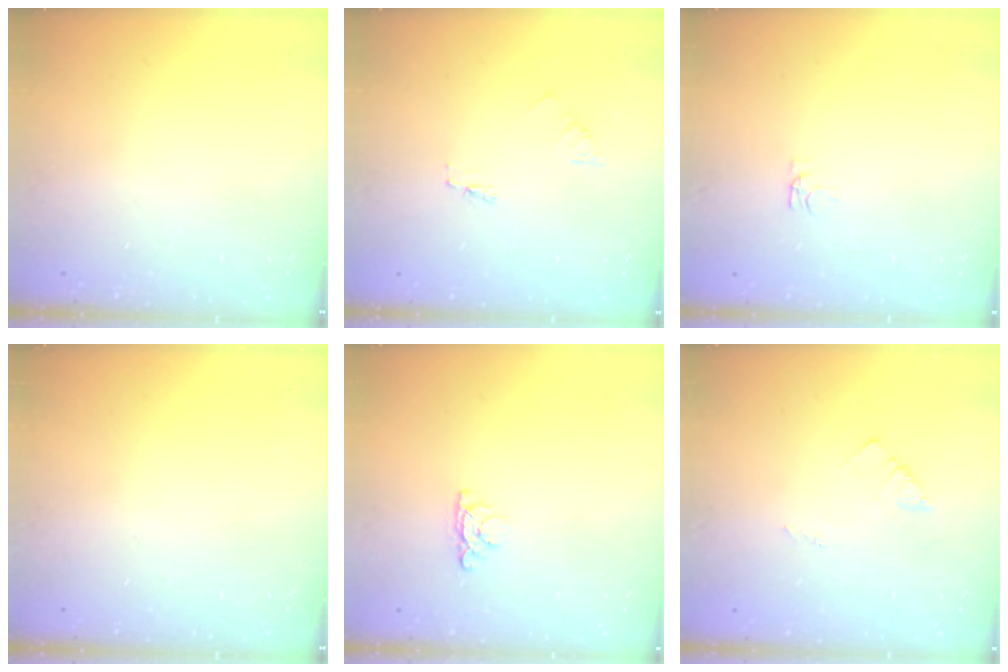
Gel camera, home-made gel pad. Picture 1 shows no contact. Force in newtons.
{"total": 2.1, "press": 2.1, "slide": 0.1}
{"total": 4.1, "press": 4.1, "slide": 0.6}
{"total": 0.0}
{"total": 4.0, "press": 4.0, "slide": 0.5}
{"total": 3.7, "press": 3.7, "slide": 0.2}